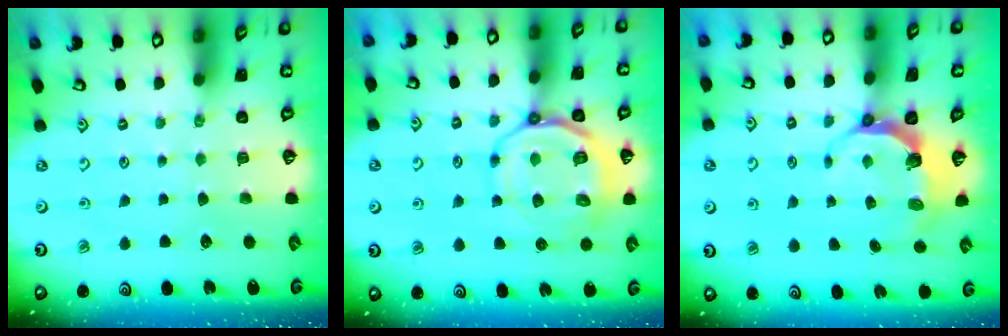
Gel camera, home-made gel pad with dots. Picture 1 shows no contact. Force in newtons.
{"total": 11.5, "press": 11.2, "slide": 2.6}
{"total": 6.8, "press": 5.8, "slide": 3.6}